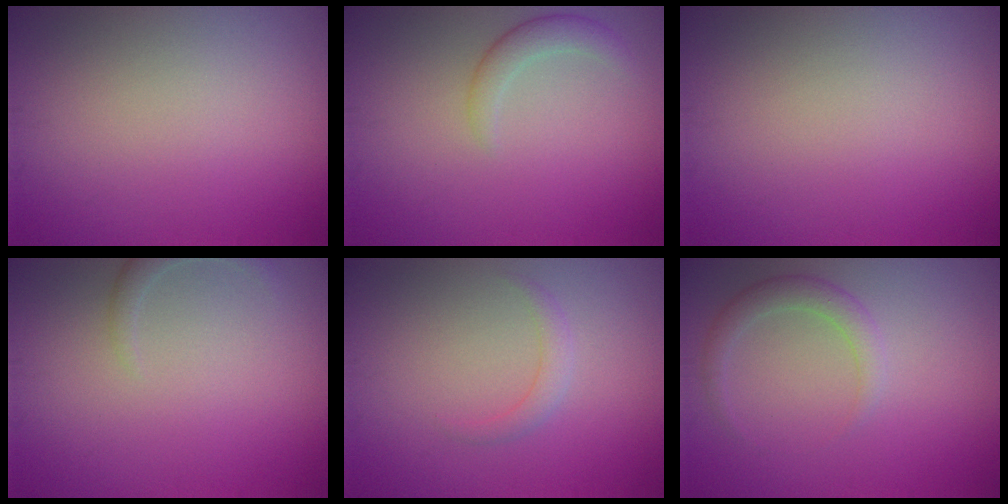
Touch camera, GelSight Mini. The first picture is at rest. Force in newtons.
{"total": 1.8, "press": 1.8, "slide": 0.1}
{"total": 0.0}
{"total": 1.4, "press": 1.4, "slide": 0.1}
{"total": 1.2, "press": 1.2, "slide": 0.1}
{"total": 1.9, "press": 1.9, "slide": 0.1}